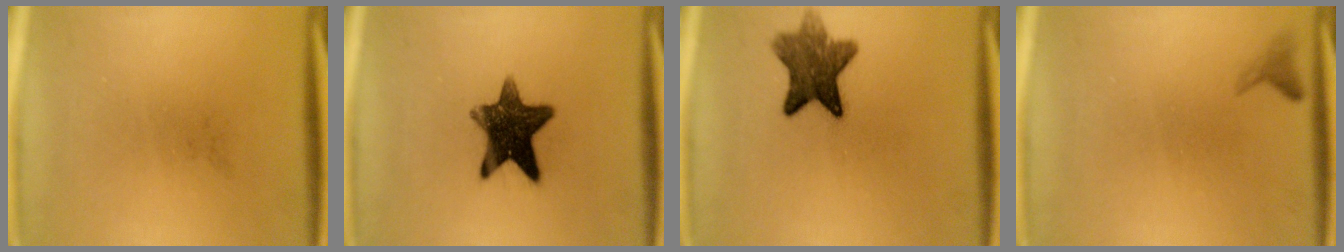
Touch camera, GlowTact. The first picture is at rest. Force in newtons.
{"total": 12.3}
{"total": 8.5}
{"total": 1.0}